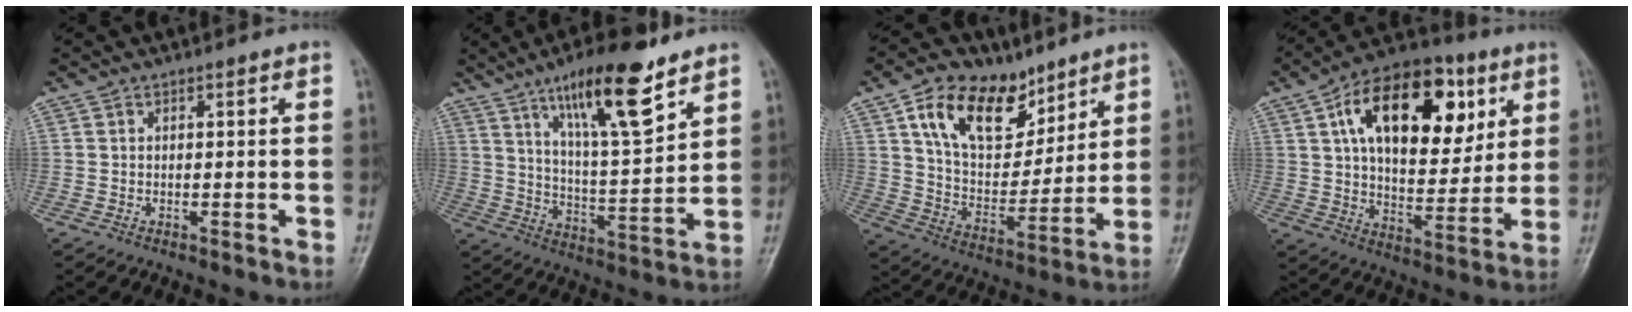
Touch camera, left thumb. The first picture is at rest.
{"total": 16.3, "force": [10.3, 4.1, 11.9], "torque": [-0.177, -0.057, 0.178]}
{"total": 17.6, "force": [9.8, 10.7, 9.9], "torque": [-0.123, -0.040, 0.181]}
{"total": 23.3, "force": [8.5, 12.8, 17.5], "torque": [-0.236, -0.009, 0.132]}